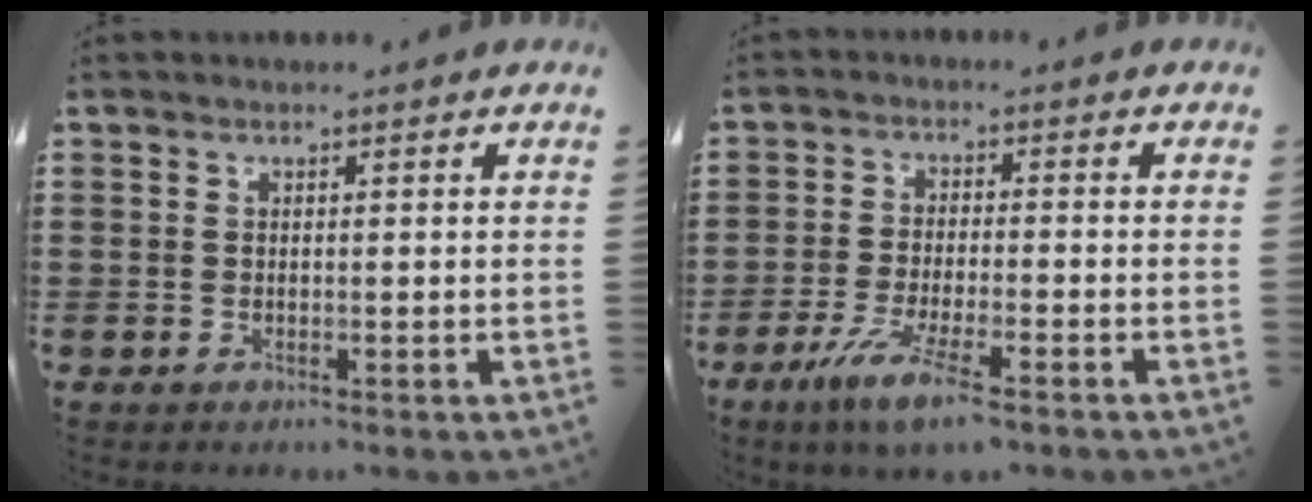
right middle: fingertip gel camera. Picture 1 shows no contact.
{"total": 6.5, "force": [-4.3, 0.6, 4.8], "torque": [-0.104, -0.015, -0.080]}